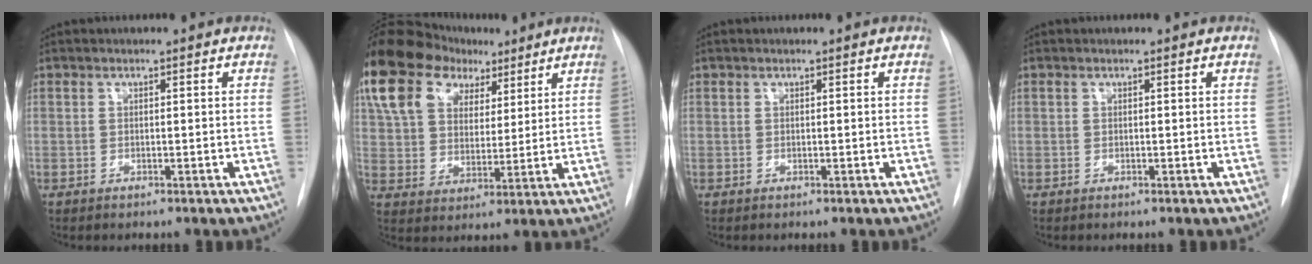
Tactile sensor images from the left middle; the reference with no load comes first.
{"total": 21.9, "force": [13.0, 14.0, 10.9], "torque": [-0.251, 0.080, 0.234]}
{"total": 0.0}
{"total": 0.0}